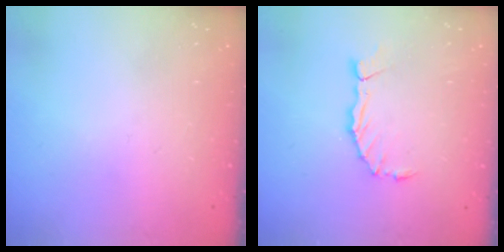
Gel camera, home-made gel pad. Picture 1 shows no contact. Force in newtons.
{"total": 2.8, "press": 2.8, "slide": 0.2}